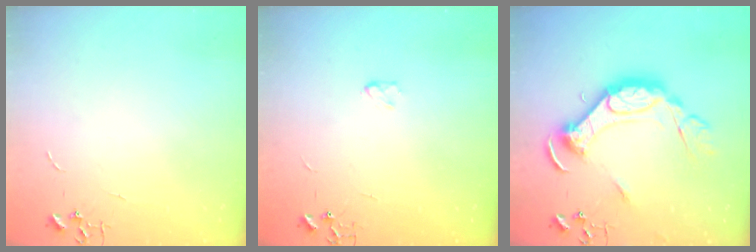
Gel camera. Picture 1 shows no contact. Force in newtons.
{"total": 2.9, "press": 2.9, "slide": 0.5}
{"total": 18.3, "press": 18.3, "slide": 1.4}